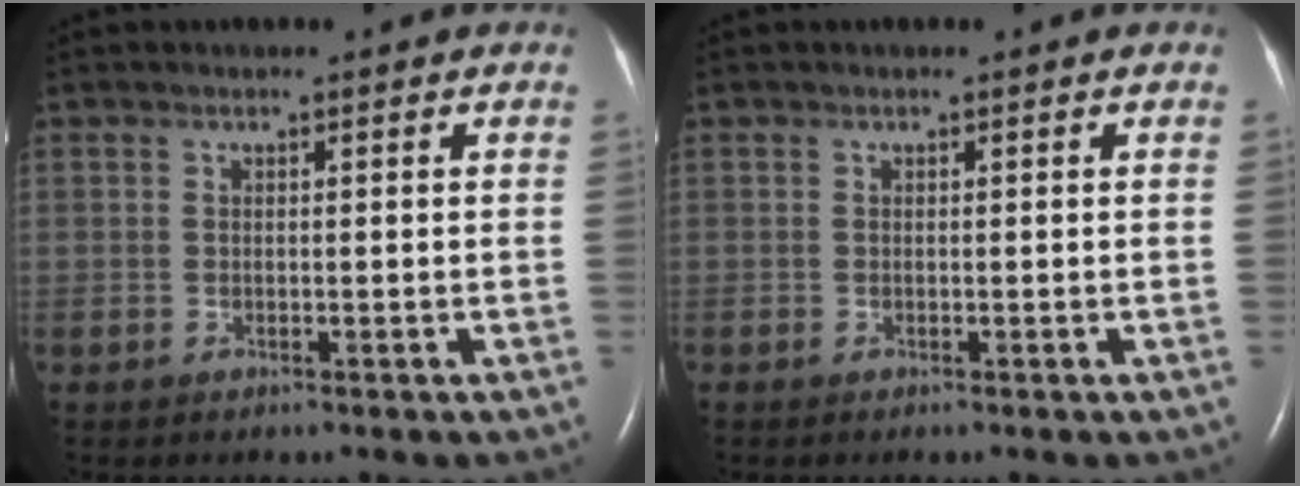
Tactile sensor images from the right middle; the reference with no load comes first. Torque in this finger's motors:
{"motor_torque": [0.00, 0.00, 0.00, 0.01]}